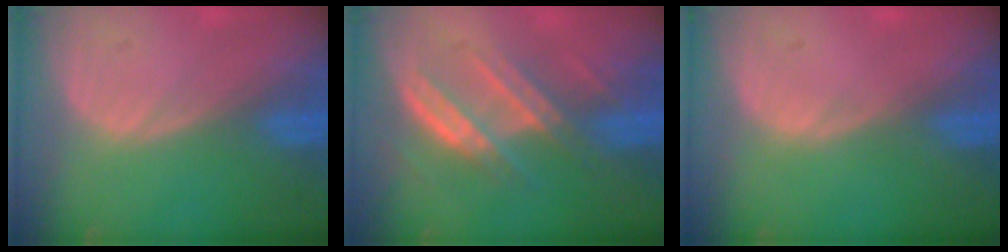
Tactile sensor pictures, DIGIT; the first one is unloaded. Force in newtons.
{"total": 6.5, "press": 6.3, "slide": 1.4}
{"total": 0.0}